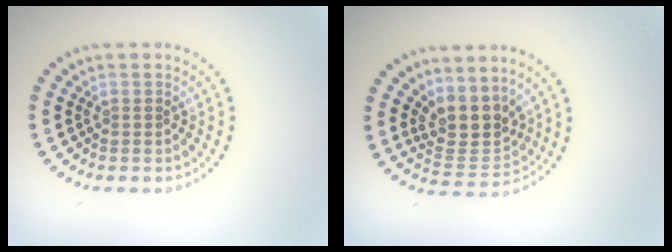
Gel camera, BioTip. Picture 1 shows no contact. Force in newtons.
{"total": 3.8, "press": 3.0, "slide": 2.3}